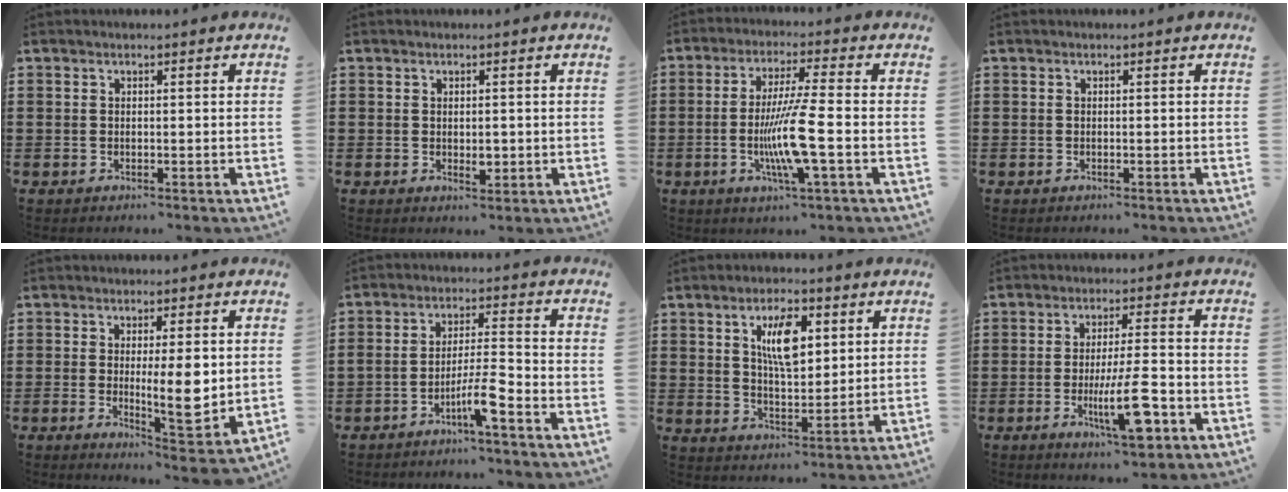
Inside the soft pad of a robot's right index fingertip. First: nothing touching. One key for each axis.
{"total": 2.0, "fx": -0.1, "fy": 1.0, "fz": 1.8, "tx": -0.024, "ty": -0.002, "tz": -0.003}
{"total": 9.3, "fx": -2.3, "fy": 0.2, "fz": 9.0, "tx": -0.179, "ty": -0.020, "tz": -0.049}
{"total": 0.0}
{"total": 7.6, "fx": 0.4, "fy": 2.0, "fz": 7.3, "tx": -0.108, "ty": -0.014, "tz": 0.007}
{"total": 6.3, "fx": -3.8, "fy": 0.5, "fz": 4.9, "tx": -0.094, "ty": -0.004, "tz": -0.071}
{"total": 7.6, "fx": 2.8, "fy": 3.2, "fz": 6.3, "tx": -0.117, "ty": 0.003, "tz": 0.045}
{"total": 10.4, "fx": -3.7, "fy": 2.2, "fz": 9.5, "tx": -0.174, "ty": -0.007, "tz": -0.063}